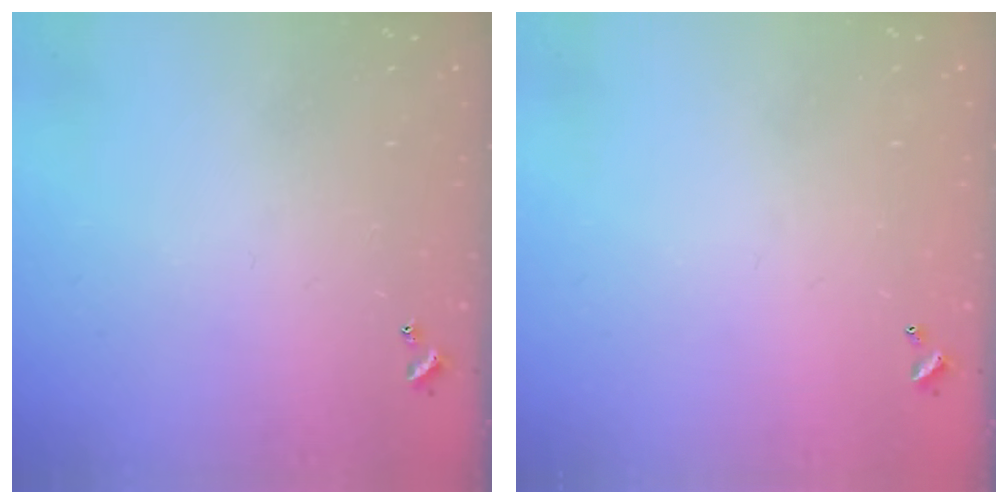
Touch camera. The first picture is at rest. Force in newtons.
{"total": 2.8, "press": 2.8, "slide": 0.1}